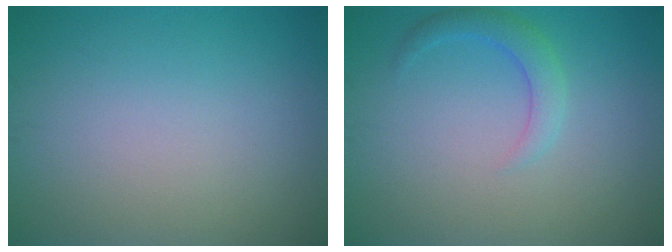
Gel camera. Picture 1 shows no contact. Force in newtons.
{"total": 2.2, "press": 2.1, "slide": 0.2}